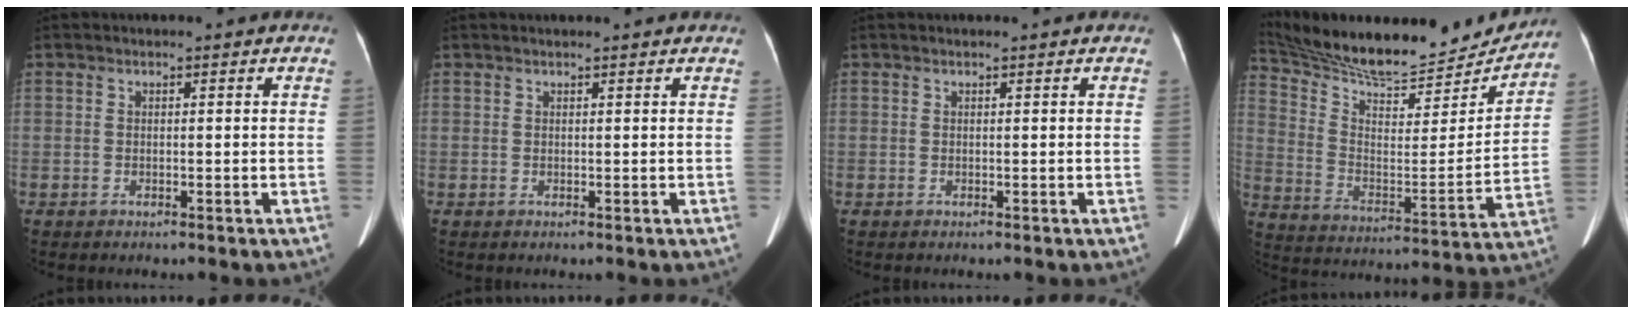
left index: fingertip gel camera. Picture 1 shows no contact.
{"total": 3.8, "force": [3.4, 0.2, 1.6], "torque": [-0.020, 0.027, 0.039]}
{"total": 0.9, "force": [0.8, 0.1, 0.3], "torque": [-0.006, 0.022, 0.013]}
{"total": 23.4, "force": [21.6, 4.8, 7.6], "torque": [-0.137, -0.032, 0.326]}